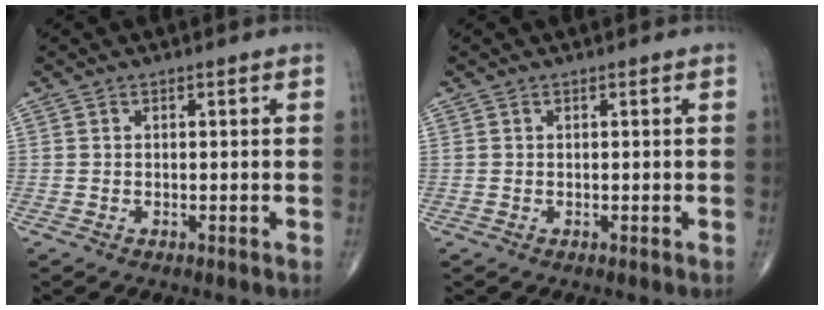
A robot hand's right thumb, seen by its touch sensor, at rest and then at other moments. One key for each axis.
{"total": 0.0}